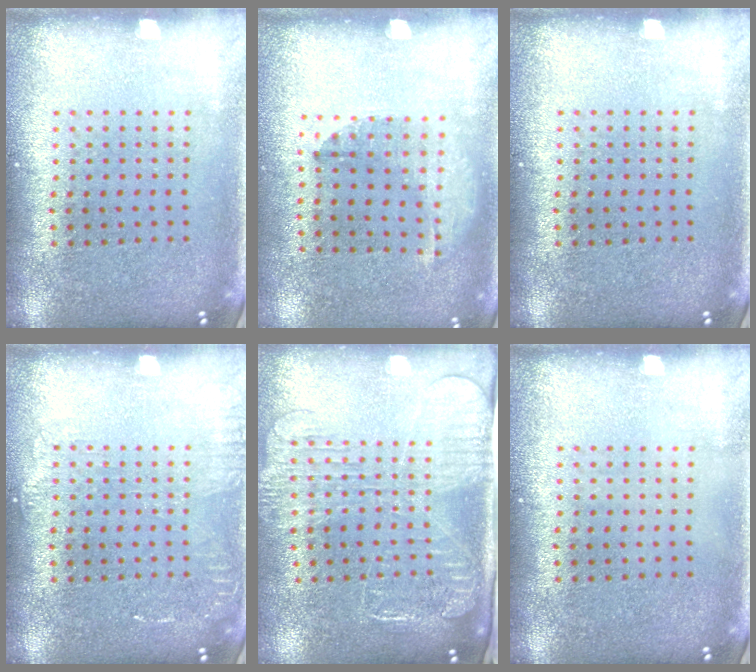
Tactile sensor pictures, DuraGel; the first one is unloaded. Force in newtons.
{"total": 1.3, "press": 0.9, "slide": 0.9}
{"total": 0.0}
{"total": 1.3, "press": 1.2, "slide": 0.2}
{"total": 2.6, "press": 2.1, "slide": 1.6}
{"total": 0.0}